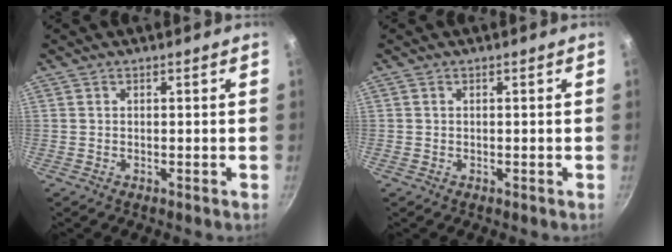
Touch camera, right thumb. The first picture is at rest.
{"total": 0.0}